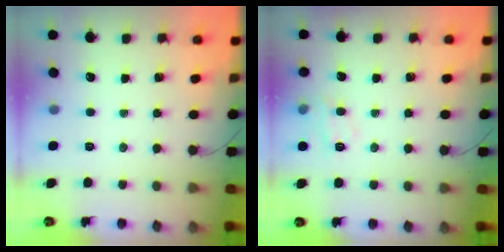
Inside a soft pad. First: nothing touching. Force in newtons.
{"total": 9.5, "press": 9.4, "slide": 1.0}